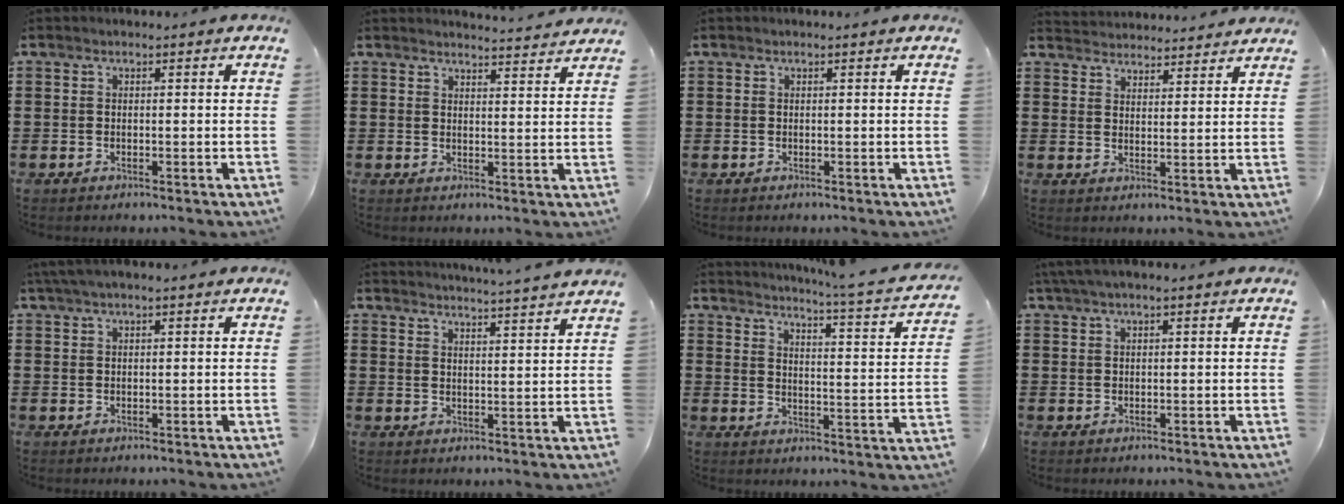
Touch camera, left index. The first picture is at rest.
{"total": 2.9, "force": [2.8, -0.3, 0.0], "torque": [-0.010, -0.016, 0.051]}
{"total": 0.0}
{"total": 3.3, "force": [3.2, 0.0, -0.6], "torque": [0.000, -0.017, 0.058]}
{"total": 1.7, "force": [1.2, 0.1, 1.2], "torque": [-0.024, 0.001, 0.022]}
{"total": 3.6, "force": [3.4, -1.0, 0.2], "torque": [-0.017, -0.023, 0.058]}
{"total": 3.8, "force": [3.3, -1.0, 1.7], "torque": [-0.045, -0.042, 0.043]}
{"total": 1.8, "force": [1.2, 0.1, 1.3], "torque": [-0.026, 0.001, 0.022]}